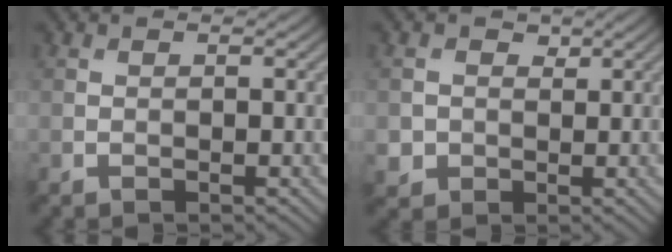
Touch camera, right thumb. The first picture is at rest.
{"total": 2.9, "force": [0.2, 2.8, 0.6], "torque": [-0.021, -0.004, -0.001]}